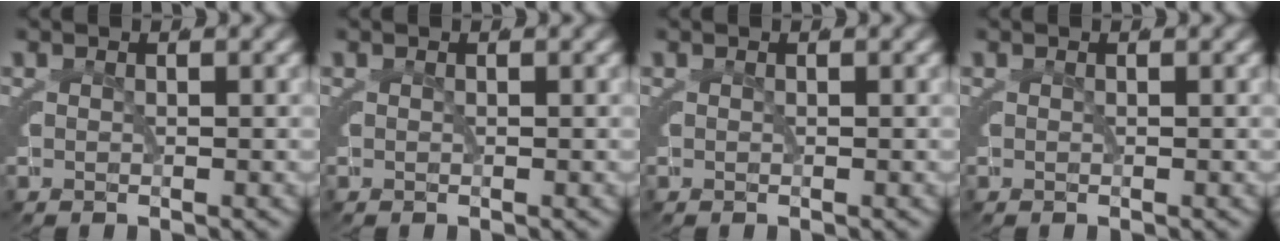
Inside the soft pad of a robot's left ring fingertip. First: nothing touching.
{"total": 0.0}
{"total": 0.0}
{"total": 0.0}